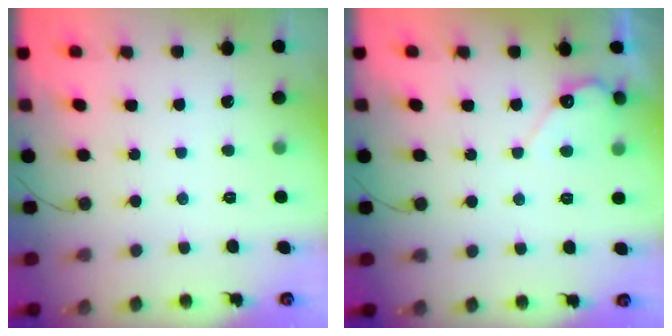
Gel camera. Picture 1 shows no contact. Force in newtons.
{"total": 6.5, "press": 6.5, "slide": 0.4}